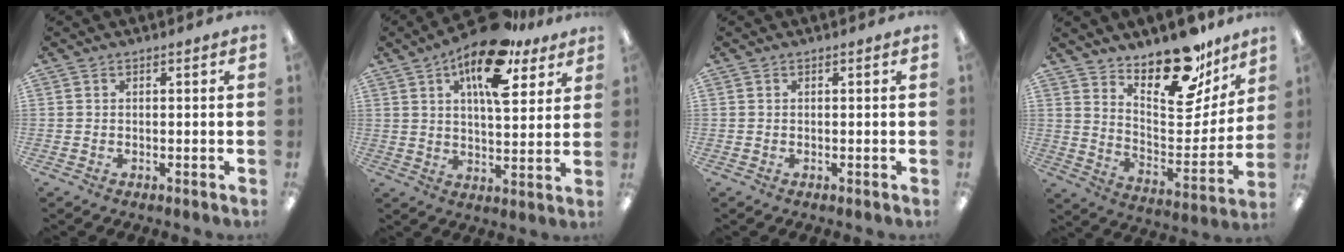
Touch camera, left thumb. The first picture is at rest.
{"total": 16.2, "force": [9.5, 6.6, 11.2], "torque": [-0.173, -0.038, 0.157]}
{"total": 0.0}
{"total": 20.3, "force": [16.2, 8.0, 9.2], "torque": [-0.117, -0.126, 0.276]}